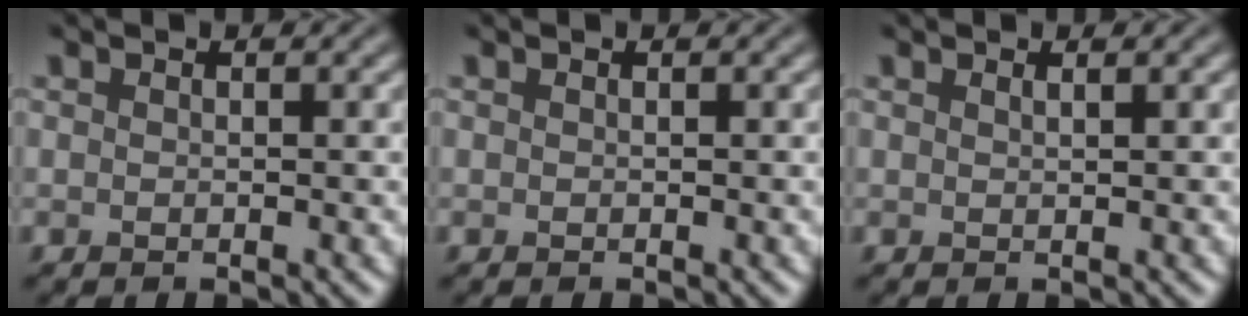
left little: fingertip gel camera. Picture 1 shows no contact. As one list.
[{"total": 0.0}, {"total": 0.6, "force": [0.4, 0.1, 0.3], "torque": [-0.001, 0.000, 0.007]}]